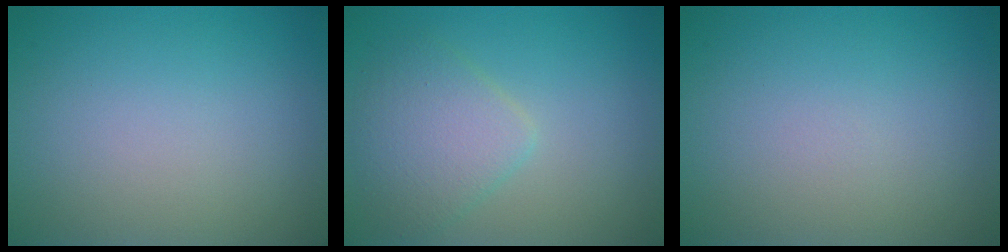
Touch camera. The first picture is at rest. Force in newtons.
{"total": 3.7, "press": 3.7, "slide": 0.1}
{"total": 0.0}